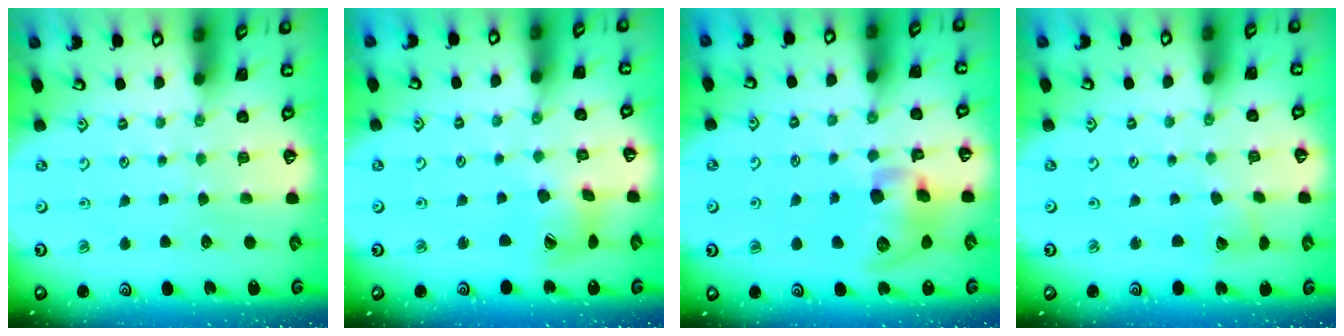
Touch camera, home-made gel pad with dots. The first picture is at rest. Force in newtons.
{"total": 9.2, "press": 9.1, "slide": 1.2}
{"total": 11.9, "press": 11.8, "slide": 1.8}
{"total": 2.6, "press": 2.6, "slide": 0.4}